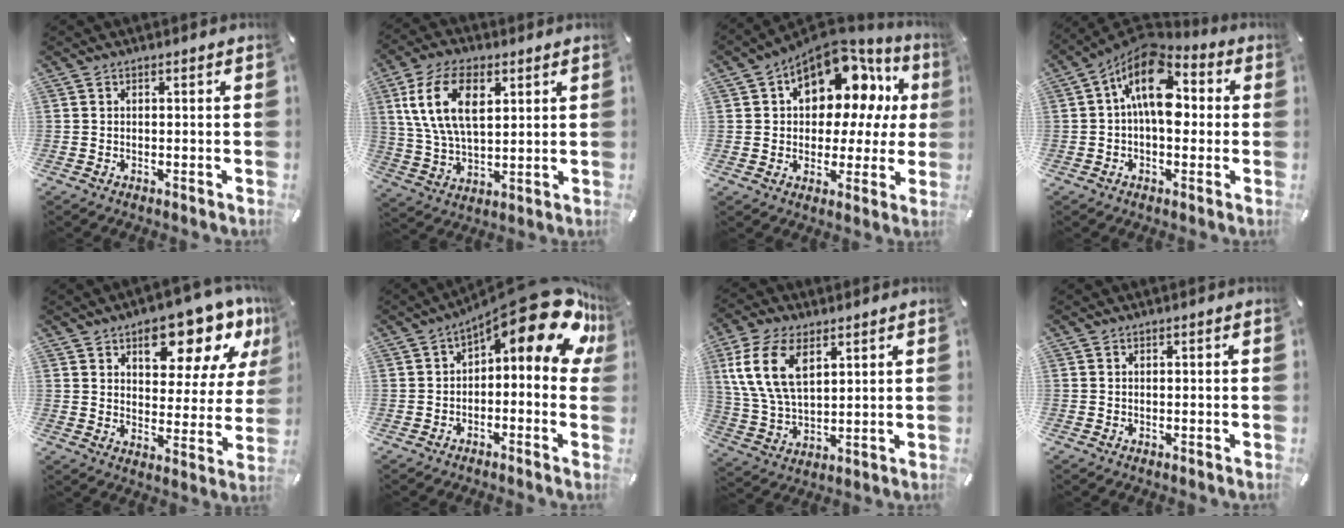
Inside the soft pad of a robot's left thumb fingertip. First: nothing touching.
{"total": 13.3, "force": [5.1, 7.5, 9.8], "torque": [-0.219, 0.005, 0.091]}
{"total": 15.5, "force": [7.0, 9.6, 10.0], "torque": [-0.140, -0.055, 0.115]}
{"total": 15.3, "force": [2.6, 8.8, 12.3], "torque": [-0.203, -0.019, 0.044]}
{"total": 16.2, "force": [11.0, 7.7, 9.2], "torque": [-0.103, -0.074, 0.178]}
{"total": 18.2, "force": [8.5, 6.9, 14.5], "torque": [-0.192, -0.066, 0.142]}
{"total": 12.9, "force": [5.4, 7.8, 8.8], "torque": [-0.223, -0.007, 0.096]}
{"total": 0.0}